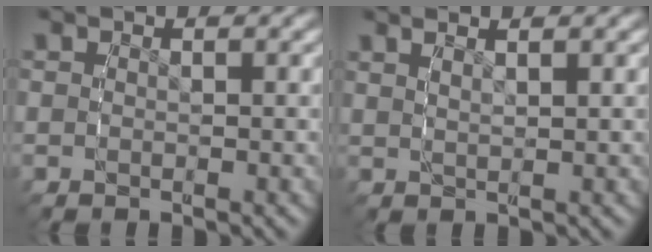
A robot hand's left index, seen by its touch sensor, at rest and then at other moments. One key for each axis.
{"total": 2.7, "fx": 1.9, "fy": 1.0, "fz": 1.7, "tx": -0.025, "ty": 0.010, "tz": 0.027}